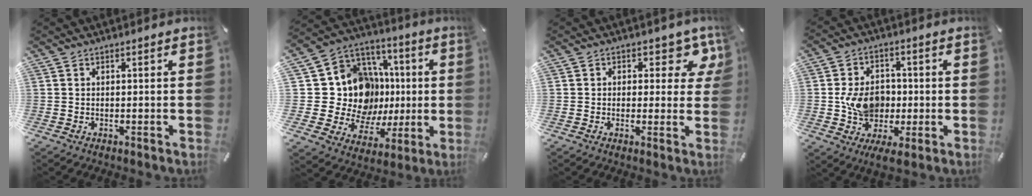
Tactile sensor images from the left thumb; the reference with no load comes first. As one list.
[{"total": 18.3, "force": [1.0, 16.2, 8.5], "torque": [-0.164, -0.035, 0.046]}, {"total": 6.4, "force": [2.8, 4.2, 4.0], "torque": [-0.032, -0.013, 0.041]}, {"total": 9.4, "force": [-0.8, 7.3, 5.8], "torque": [-0.114, 0.013, -0.014]}]